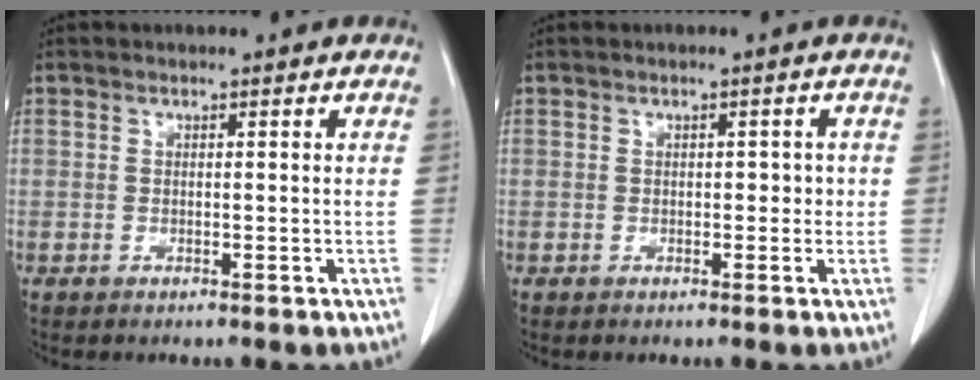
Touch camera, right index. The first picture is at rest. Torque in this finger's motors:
{"motor_torque": [0.07, -0.13, 0.10, 0.02]}